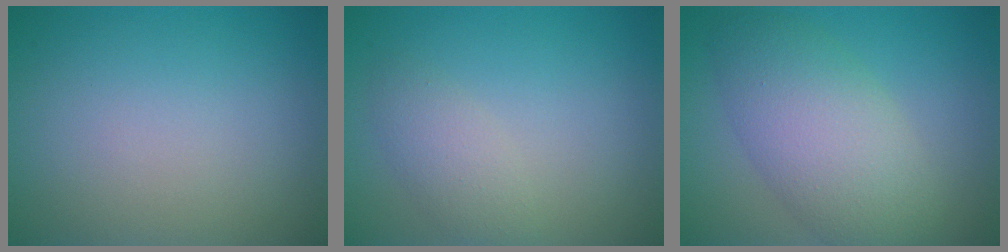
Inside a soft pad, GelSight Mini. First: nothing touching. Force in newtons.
{"total": 2.1, "press": 2.1, "slide": 0.1}
{"total": 6.7, "press": 6.7, "slide": 0.1}